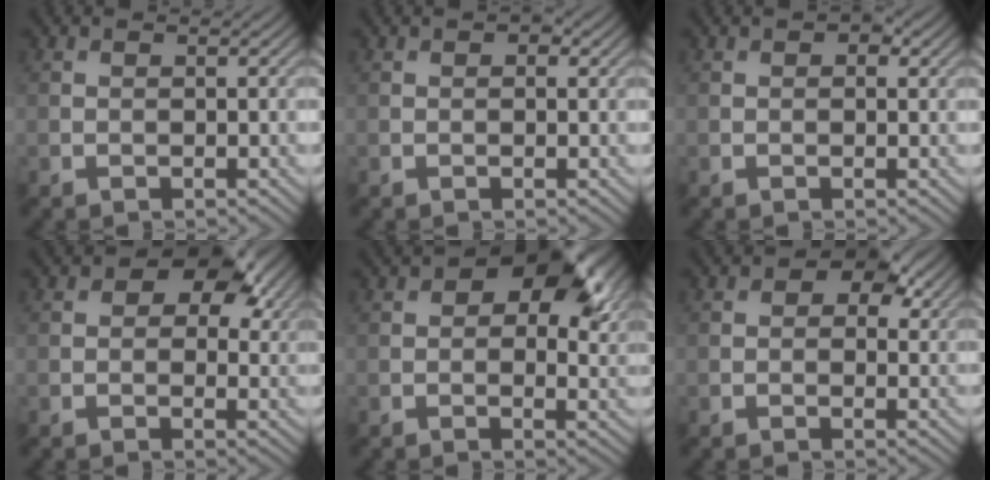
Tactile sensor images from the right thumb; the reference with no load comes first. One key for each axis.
{"total": 1.2, "fx": 0.5, "fy": 0.6, "fz": 0.8, "tx": -0.009, "ty": -0.001, "tz": 0.004}
{"total": 1.6, "fx": 0.7, "fy": 0.8, "fz": 1.1, "tx": -0.012, "ty": 0.000, "tz": 0.007}
{"total": 7.7, "fx": 3.6, "fy": 4.5, "fz": 5.1, "tx": -0.065, "ty": -0.001, "tz": 0.050}
{"total": 11.0, "fx": 4.9, "fy": 5.9, "fz": 7.9, "tx": -0.110, "ty": 0.003, "tz": 0.077}
{"total": 5.1, "fx": 2.4, "fy": 3.1, "fz": 3.3, "tx": -0.035, "ty": -0.003, "tz": 0.027}